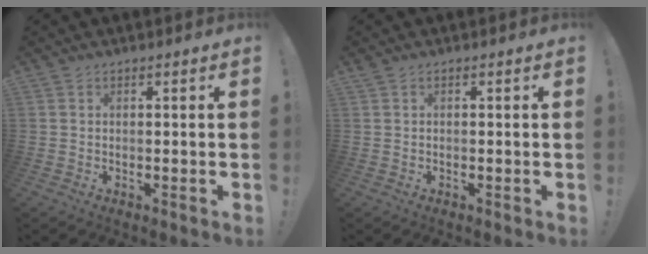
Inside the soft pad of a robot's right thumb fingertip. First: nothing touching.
{"total": 0.0}